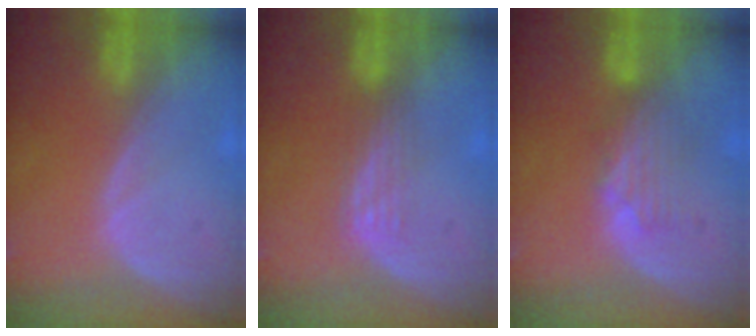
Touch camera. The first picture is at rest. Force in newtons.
{"total": 2.9, "press": 2.5, "slide": 1.5}
{"total": 4.4, "press": 3.8, "slide": 2.2}